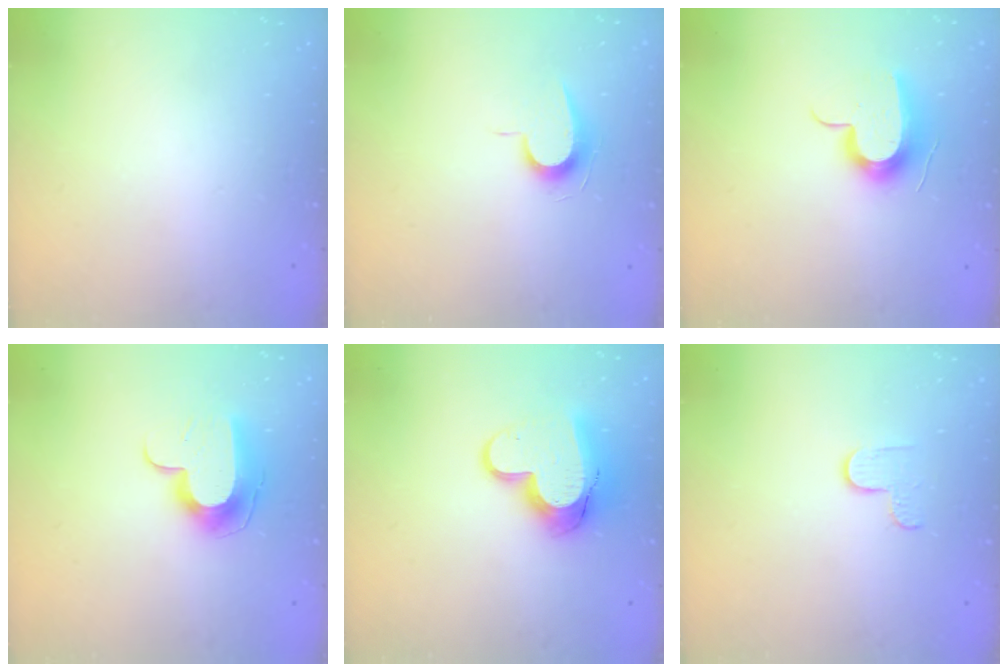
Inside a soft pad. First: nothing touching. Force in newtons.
{"total": 7.1, "press": 7.0, "slide": 0.7}
{"total": 11.3, "press": 11.3, "slide": 0.4}
{"total": 10.0, "press": 9.9, "slide": 1.1}
{"total": 13.7, "press": 13.7, "slide": 1.3}
{"total": 2.9, "press": 2.9, "slide": 0.3}